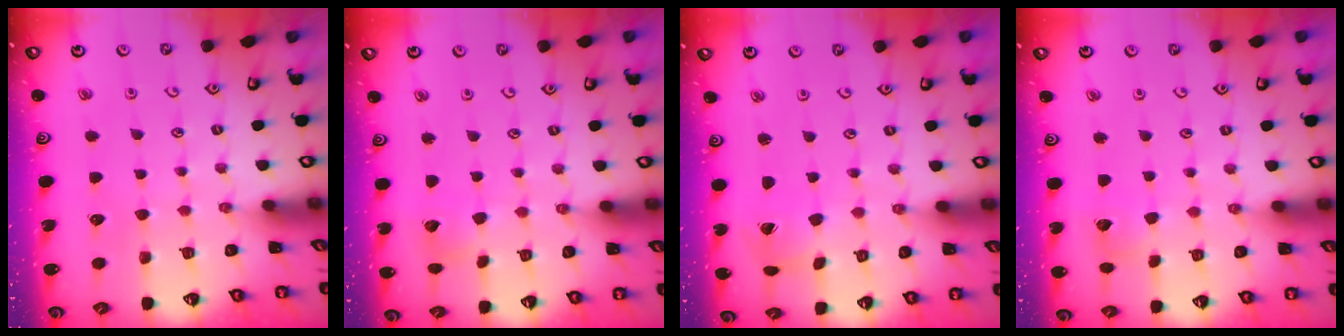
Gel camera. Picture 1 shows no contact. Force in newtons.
{"total": 3.5, "press": 3.5, "slide": 0.3}
{"total": 2.2, "press": 2.2, "slide": 0.4}
{"total": 6.5, "press": 6.5, "slide": 0.6}